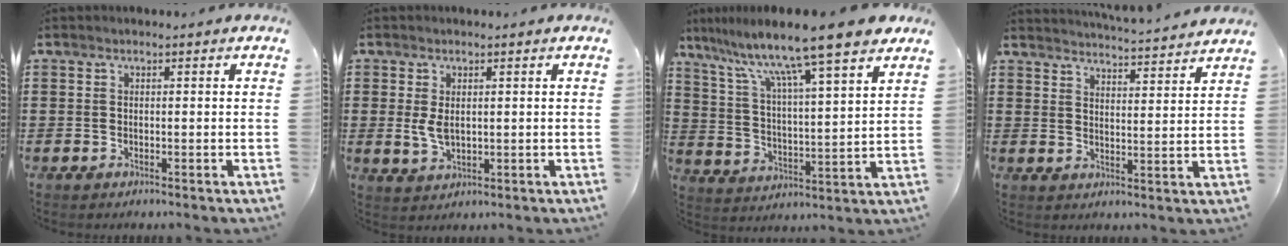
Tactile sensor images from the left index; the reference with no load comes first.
{"total": 3.2, "force": [0.6, 1.8, 2.6], "torque": [-0.069, -0.002, 0.006]}
{"total": 11.5, "force": [9.5, -0.5, 6.5], "torque": [-0.156, -0.065, 0.150]}
{"total": 4.0, "force": [4.0, -0.8, 0.0], "torque": [-0.009, -0.035, 0.065]}